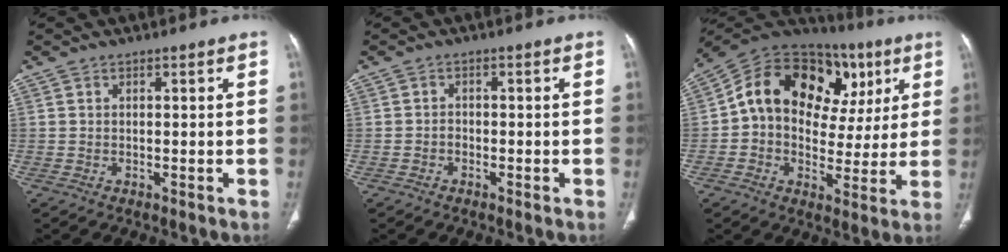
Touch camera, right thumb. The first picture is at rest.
{"total": 1.1, "force": [-0.6, 0.9, 0.3], "torque": [-0.001, 0.005, -0.014]}
{"total": 23.0, "force": [6.7, 15.3, 15.9], "torque": [-0.208, 0.041, 0.101]}